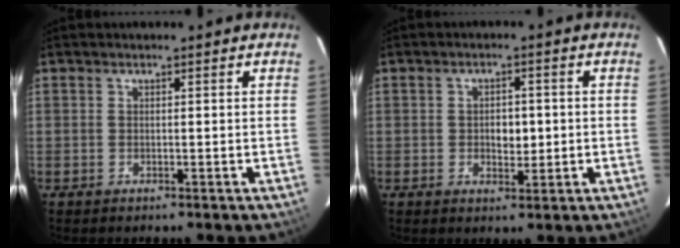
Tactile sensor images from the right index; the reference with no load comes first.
{"total": 4.0, "force": [-0.4, 2.5, 3.1], "torque": [-0.051, 0.004, -0.002]}